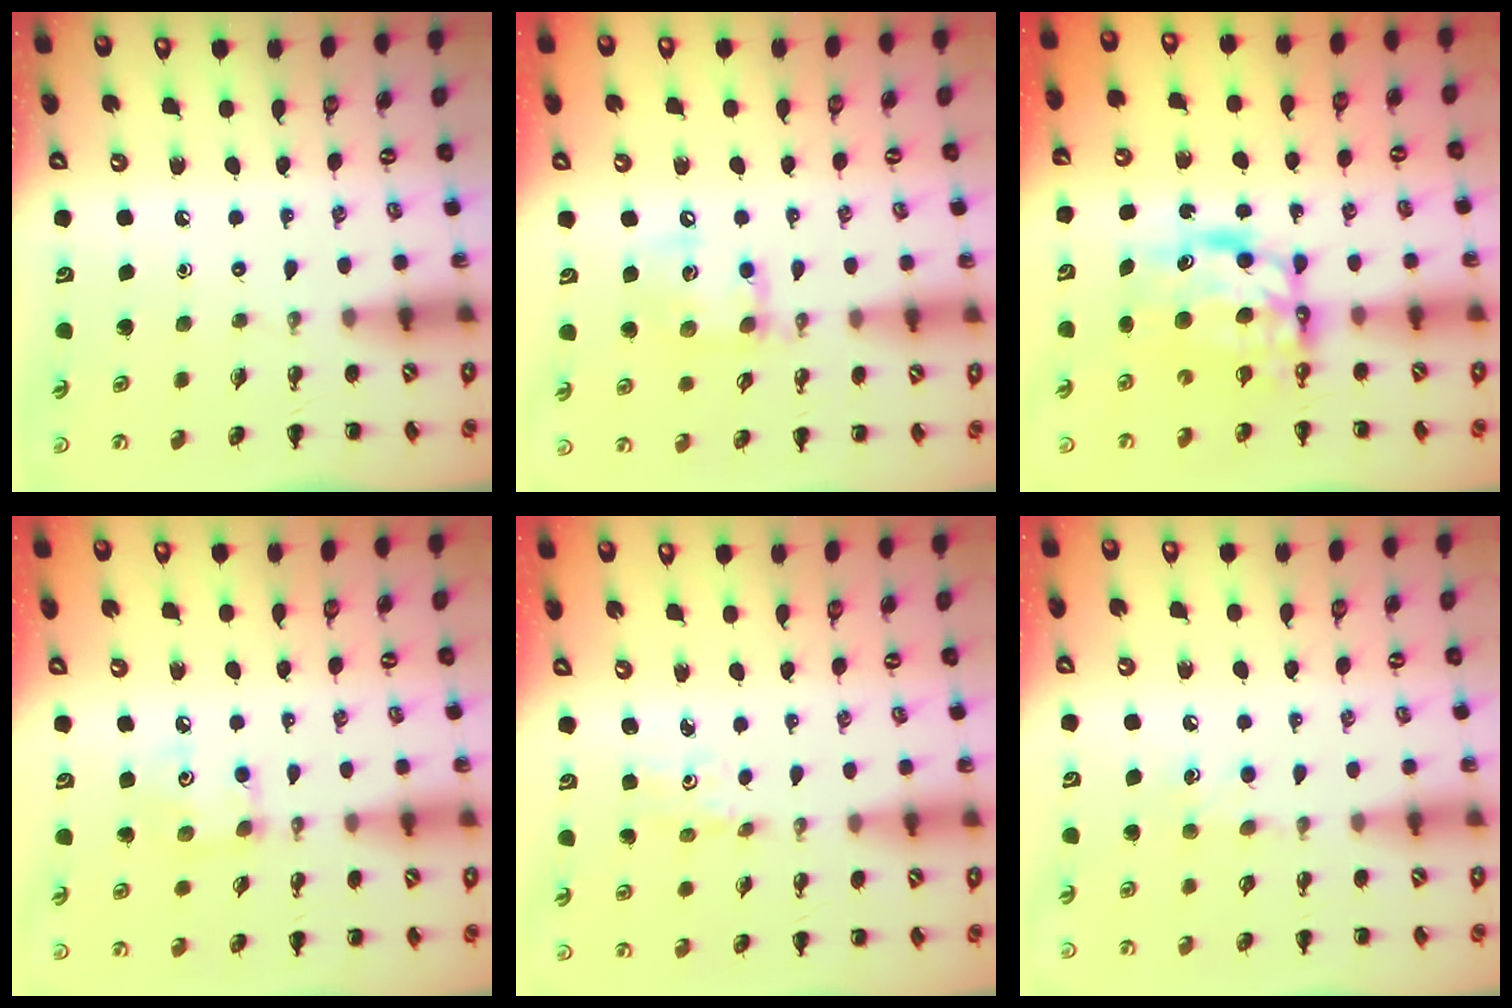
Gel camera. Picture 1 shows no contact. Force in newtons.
{"total": 11.9, "press": 11.7, "slide": 1.9}
{"total": 7.6, "press": 7.3, "slide": 1.8}
{"total": 5.2, "press": 5.2, "slide": 0.5}
{"total": 1.6, "press": 1.6, "slide": 0.2}
{"total": 5.6, "press": 5.4, "slide": 1.5}